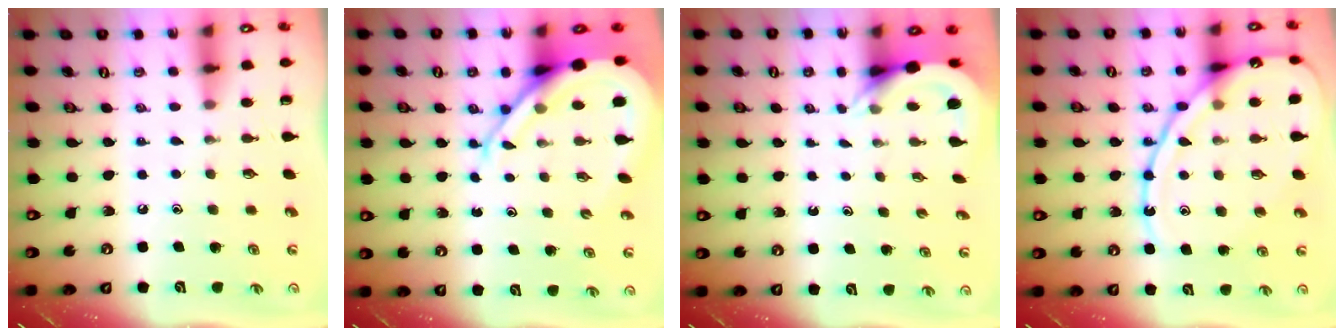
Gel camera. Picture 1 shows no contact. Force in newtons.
{"total": 13.6, "press": 13.5, "slide": 1.4}
{"total": 4.7, "press": 4.7, "slide": 0.1}
{"total": 15.1, "press": 15.0, "slide": 1.4}